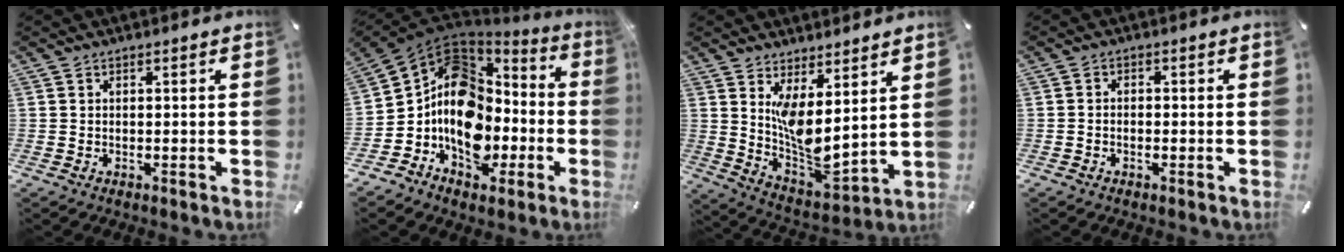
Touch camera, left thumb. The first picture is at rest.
{"total": 15.1, "force": [-3.2, 12.0, 8.6], "torque": [-0.171, -0.008, -0.060]}
{"total": 8.8, "force": [4.2, 4.1, 6.6], "torque": [-0.124, -0.062, 0.087]}
{"total": 1.4, "force": [-0.9, 0.8, 0.7], "torque": [-0.012, 0.005, -0.019]}